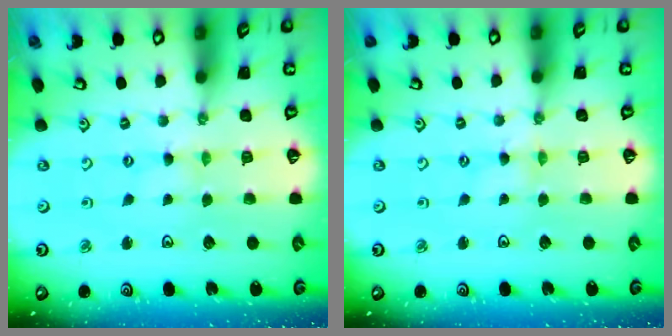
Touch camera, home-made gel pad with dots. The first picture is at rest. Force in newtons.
{"total": 0.0}